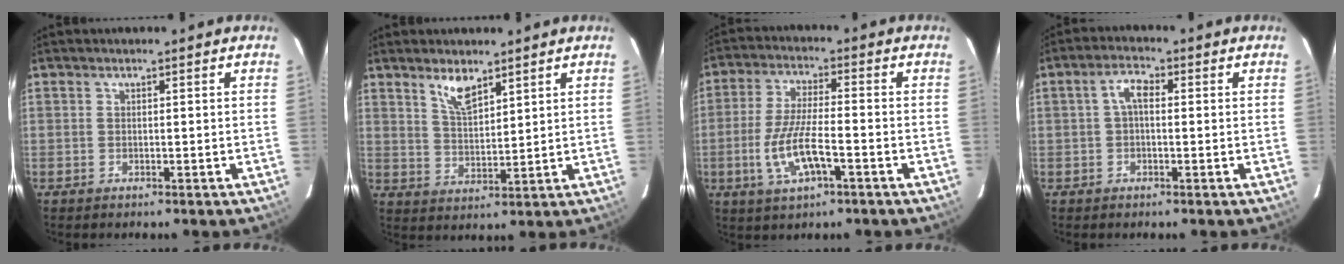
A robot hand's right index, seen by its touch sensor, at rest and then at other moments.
{"total": 5.7, "force": [4.1, 2.0, 3.5], "torque": [-0.064, 0.001, 0.081]}
{"total": 10.1, "force": [-3.7, 2.6, 9.0], "torque": [-0.183, -0.009, -0.068]}
{"total": 3.4, "force": [0.2, 1.8, 2.9], "torque": [-0.057, 0.015, 0.004]}